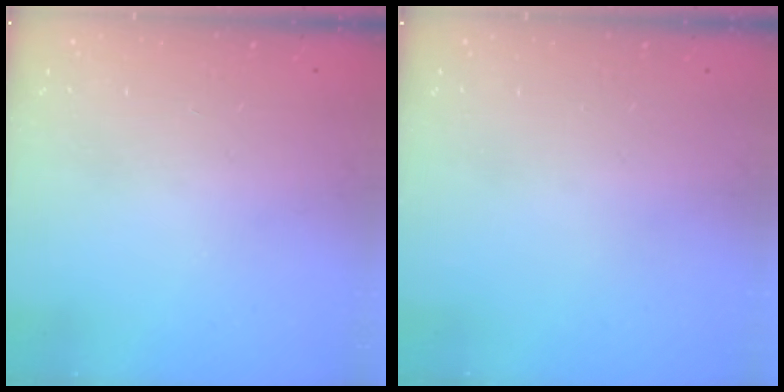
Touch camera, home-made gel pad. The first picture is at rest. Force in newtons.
{"total": 0.0}